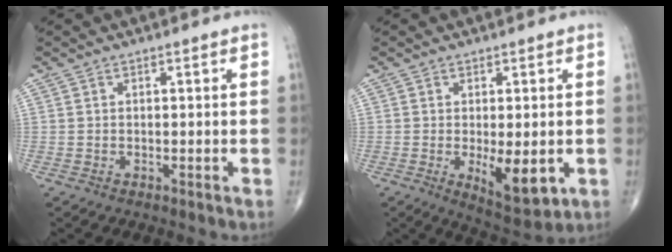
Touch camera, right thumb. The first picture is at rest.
{"total": 8.7, "force": [-1.8, 3.4, 7.9], "torque": [-0.108, -0.022, -0.018]}